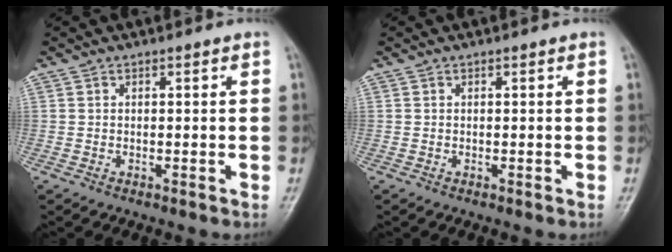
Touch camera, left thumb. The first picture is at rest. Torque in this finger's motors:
{"motor_torque": [-0.01, 0.01, -0.02, 0.00, 0.00]}